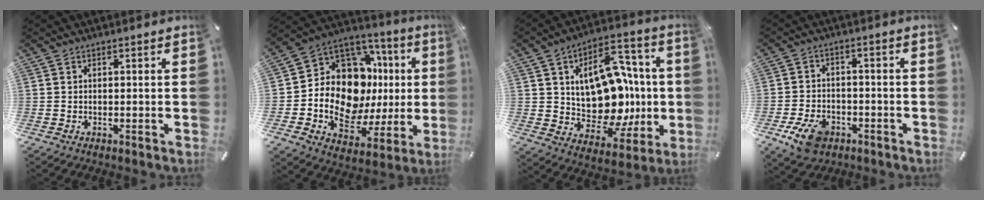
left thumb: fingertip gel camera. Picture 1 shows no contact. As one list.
[{"total": 16.2, "force": [1.5, 11.5, 11.3], "torque": [-0.200, -0.035, 0.025]}, {"total": 19.3, "force": [2.2, 14.3, 12.7], "torque": [-0.180, -0.032, 0.052]}, {"total": 8.4, "force": [-4.3, 5.5, 4.7], "torque": [-0.090, 0.015, -0.079]}]